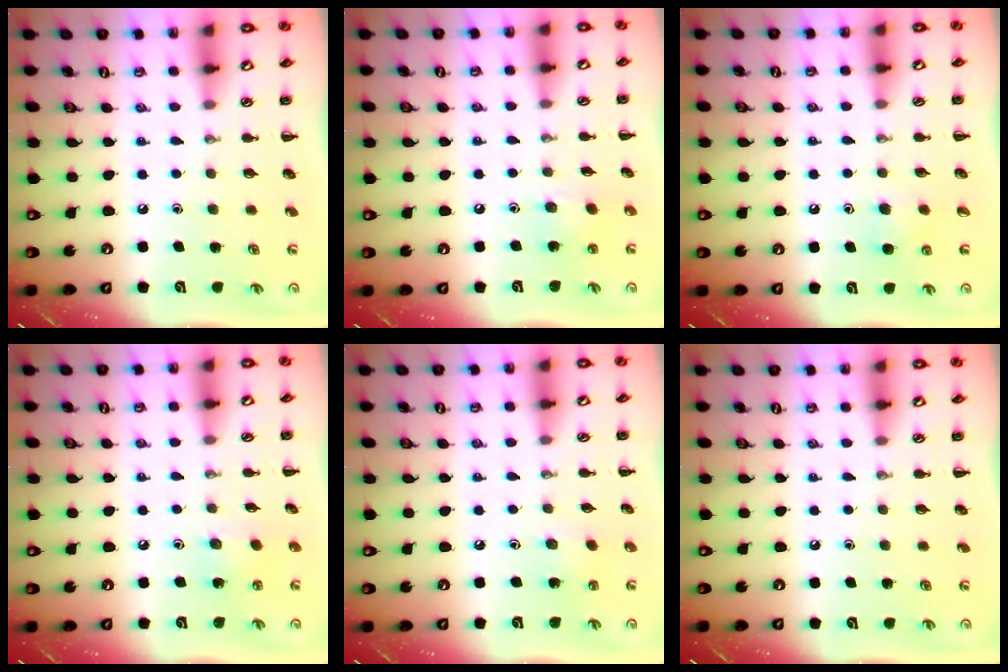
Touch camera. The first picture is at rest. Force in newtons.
{"total": 5.7, "press": 5.6, "slide": 1.0}
{"total": 4.1, "press": 3.8, "slide": 1.5}
{"total": 3.9, "press": 3.8, "slide": 1.1}
{"total": 2.2, "press": 2.1, "slide": 0.7}
{"total": 0.0}